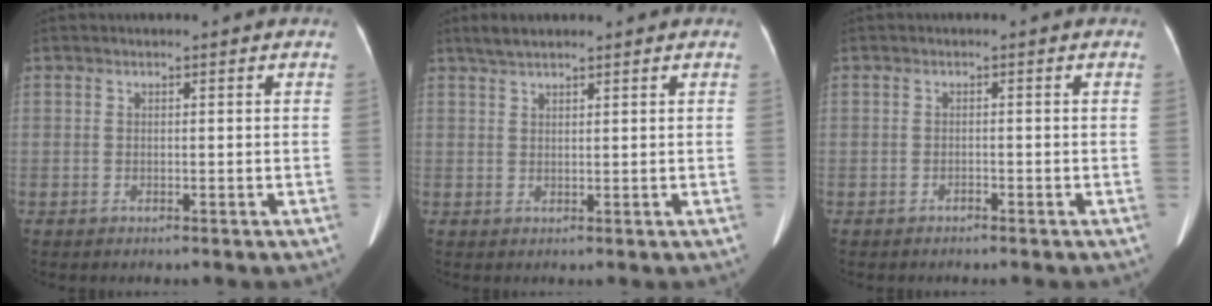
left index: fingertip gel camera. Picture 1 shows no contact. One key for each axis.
{"total": 2.8, "fx": 2.3, "fy": 0.6, "fz": 1.5, "tx": -0.033, "ty": 0.016, "tz": 0.044}
{"total": 0.6, "fx": -0.6, "fy": 0.1, "fz": 0.2, "tx": -0.005, "ty": -0.004, "tz": -0.012}